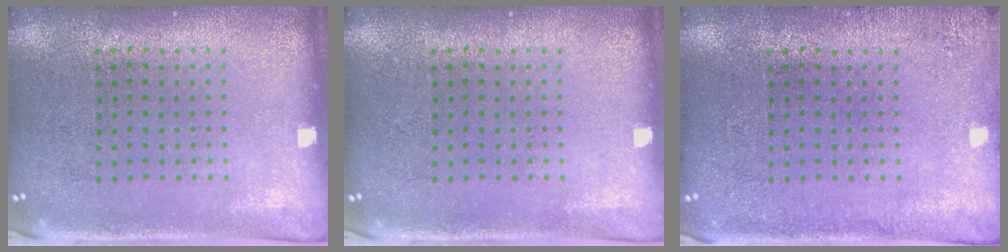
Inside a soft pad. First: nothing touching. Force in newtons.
{"total": 0.0}
{"total": 1.6, "press": 1.6, "slide": 0.3}